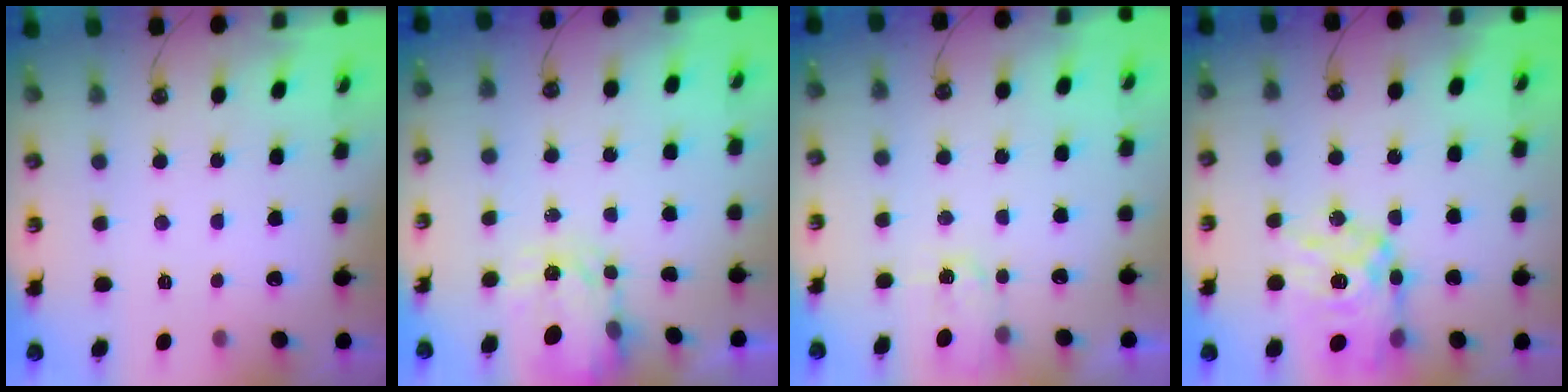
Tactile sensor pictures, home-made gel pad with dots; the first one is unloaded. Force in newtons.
{"total": 3.5, "press": 3.4, "slide": 0.6}
{"total": 2.9, "press": 2.9, "slide": 0.4}
{"total": 15.7, "press": 15.6, "slide": 1.5}